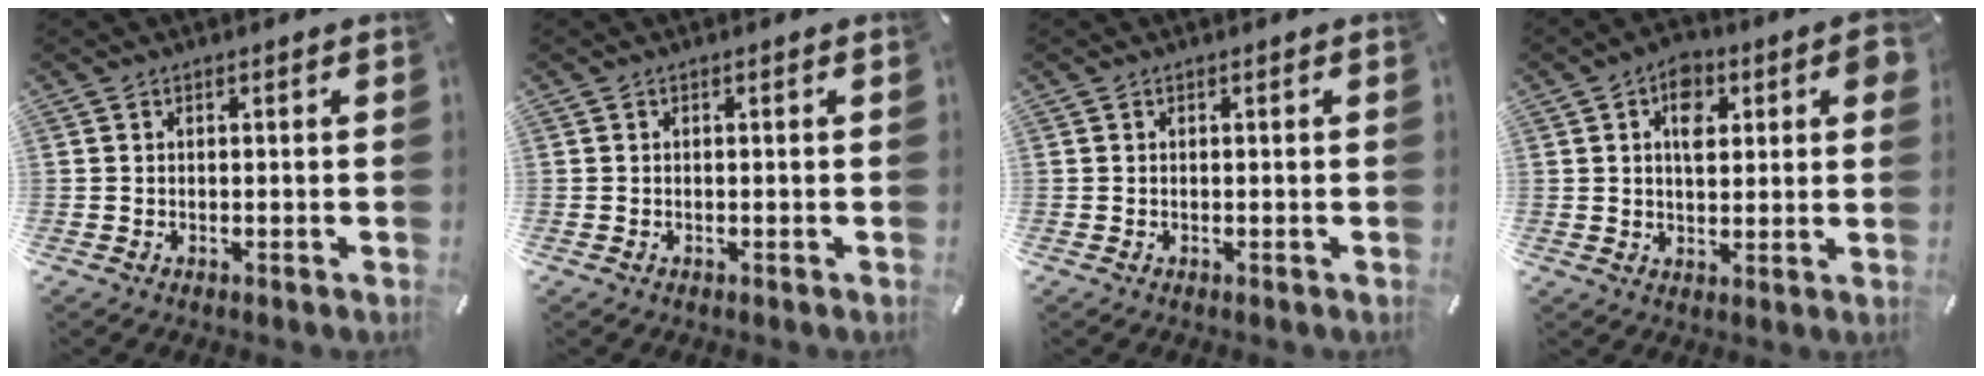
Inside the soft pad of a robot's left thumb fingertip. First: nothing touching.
{"total": 0.0}
{"total": 0.0}
{"total": 7.7, "force": [2.7, 4.8, 5.5], "torque": [-0.068, -0.002, 0.040]}